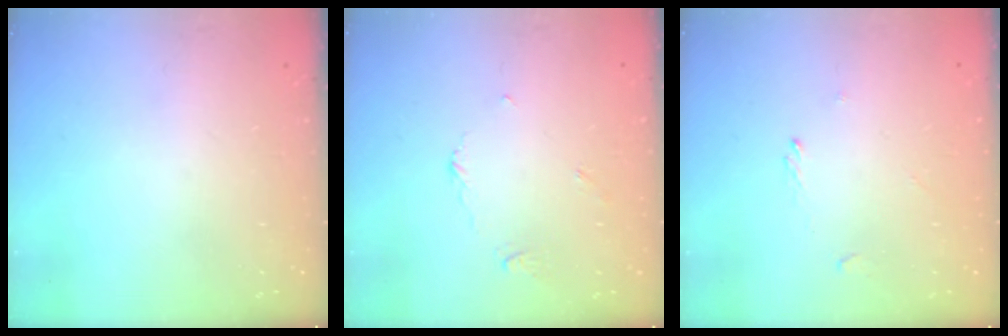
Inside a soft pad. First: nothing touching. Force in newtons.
{"total": 2.9, "press": 2.9, "slide": 0.3}
{"total": 0.6, "press": 0.3, "slide": 0.5}